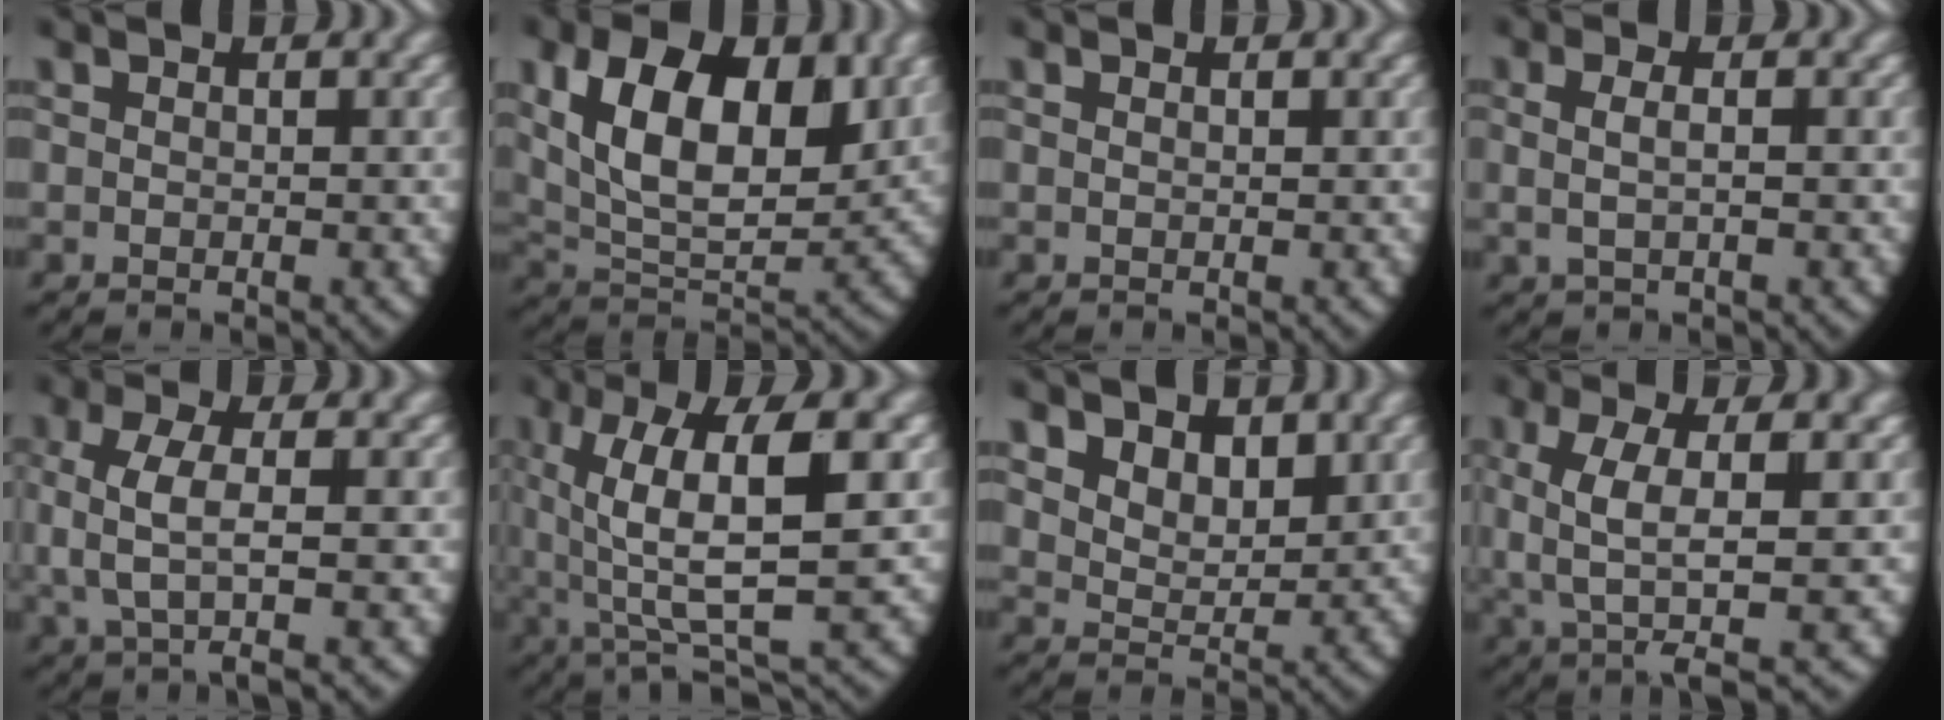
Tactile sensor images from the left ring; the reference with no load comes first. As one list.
[{"total": 13.8, "force": [3.6, 9.4, 9.5], "torque": [-0.190, -0.036, 0.066]}, {"total": 0.0}, {"total": 1.9, "force": [0.1, 0.7, 1.7], "torque": [-0.049, -0.006, 0.009]}, {"total": 5.2, "force": [0.6, 2.2, 4.7], "torque": [-0.104, -0.007, 0.018]}, {"total": 9.3, "force": [1.3, 3.9, 8.3], "torque": [-0.140, -0.004, 0.021]}, {"total": 5.5, "force": [2.9, 3.9, 2.6], "torque": [-0.068, -0.020, 0.050]}, {"total": 6.3, "force": [0.2, 2.5, 5.8], "torque": [-0.110, -0.011, 0.012]}]